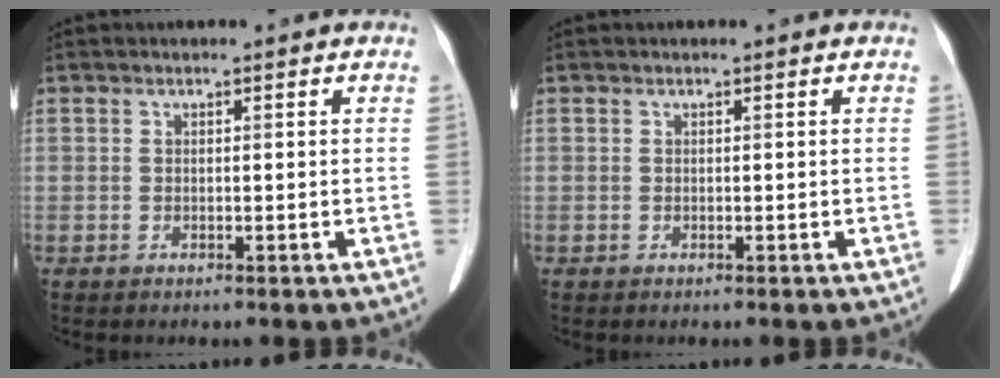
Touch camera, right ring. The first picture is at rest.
{"total": 0.0}